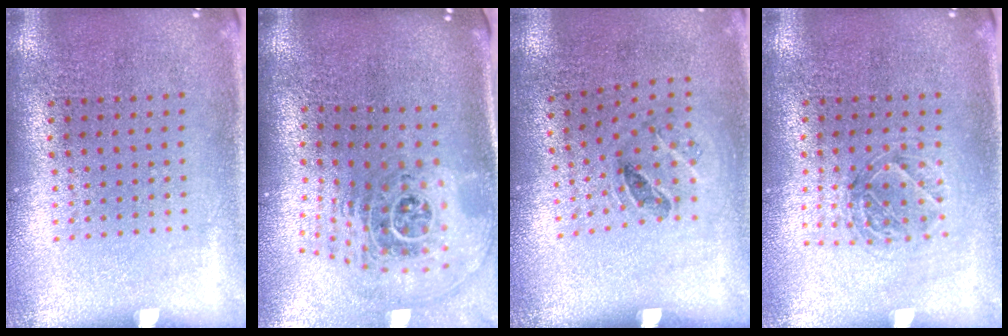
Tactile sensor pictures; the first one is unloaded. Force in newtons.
{"total": 2.5, "press": 1.7, "slide": 1.8}
{"total": 1.3, "press": 0.8, "slide": 1.1}
{"total": 1.2, "press": 1.1, "slide": 0.5}